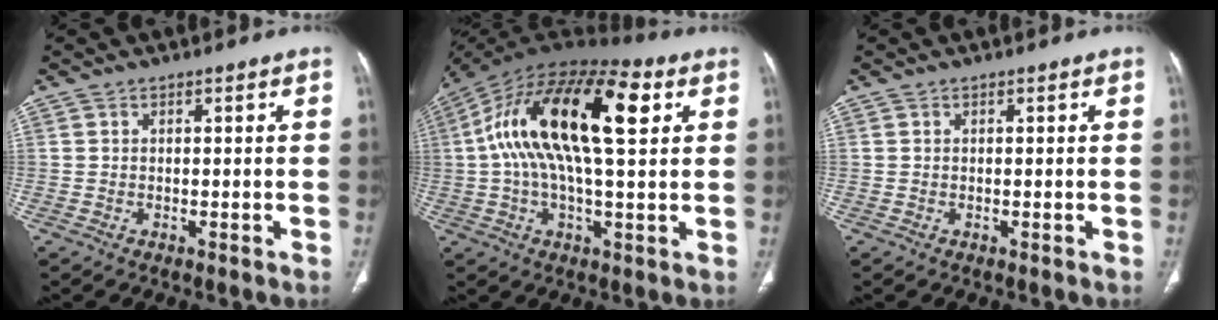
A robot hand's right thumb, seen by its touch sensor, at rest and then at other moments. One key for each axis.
{"total": 23.8, "fx": 5.7, "fy": 9.6, "fz": 21.0, "tx": -0.383, "ty": 0.032, "tz": 0.083}
{"total": 0.0}